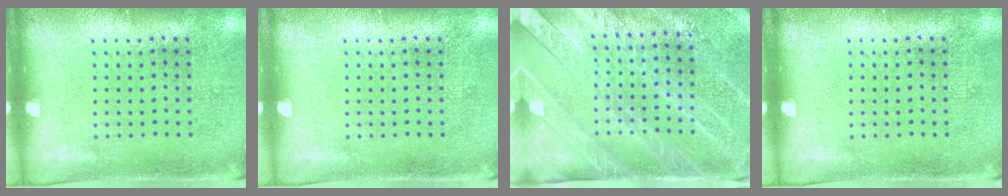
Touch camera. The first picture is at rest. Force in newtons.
{"total": 0.0}
{"total": 3.5, "press": 3.2, "slide": 1.4}
{"total": 0.0}